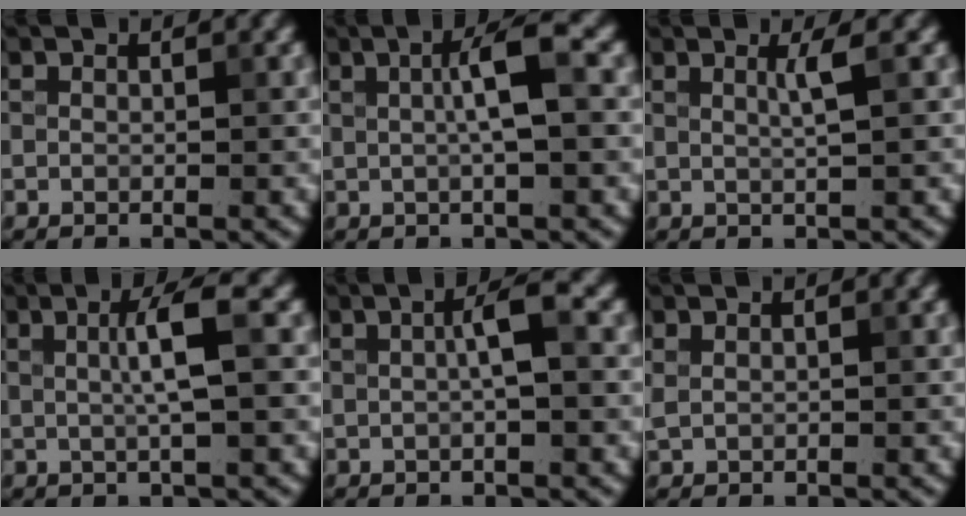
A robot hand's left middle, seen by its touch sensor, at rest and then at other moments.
{"total": 3.8, "force": [0.6, 0.6, 3.7], "torque": [-0.062, 0.009, 0.004]}
{"total": 1.9, "force": [0.6, 0.4, 1.8], "torque": [-0.027, 0.000, 0.005]}
{"total": 3.7, "force": [0.5, 0.6, 3.6], "torque": [-0.059, 0.006, 0.003]}
{"total": 2.7, "force": [0.4, 0.4, 2.6], "torque": [-0.044, 0.011, 0.004]}
{"total": 0.8, "force": [0.5, 0.3, 0.5], "torque": [-0.013, -0.001, 0.012]}